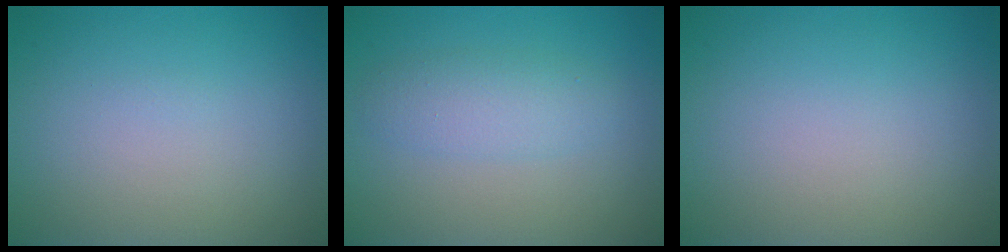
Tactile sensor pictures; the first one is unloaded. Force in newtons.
{"total": 2.8, "press": 2.8, "slide": 0.1}
{"total": 0.0}